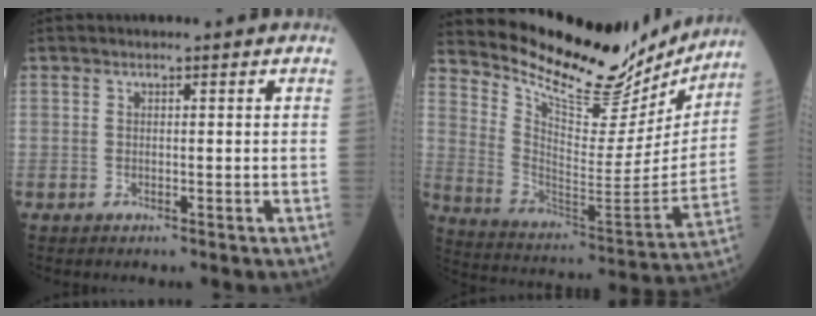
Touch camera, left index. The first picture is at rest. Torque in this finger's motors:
{"motor_torque": [1.07, -1.07, 0.57, 0.10]}